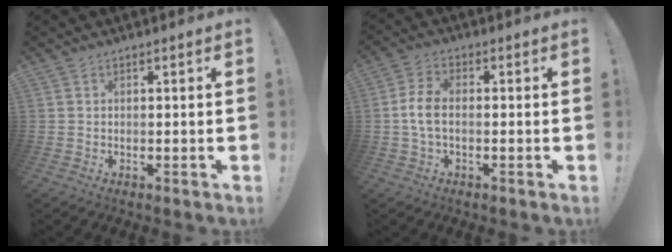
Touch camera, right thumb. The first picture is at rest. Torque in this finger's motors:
{"motor_torque": [-0.15, 0.05, -0.10, 0.25, -0.06]}